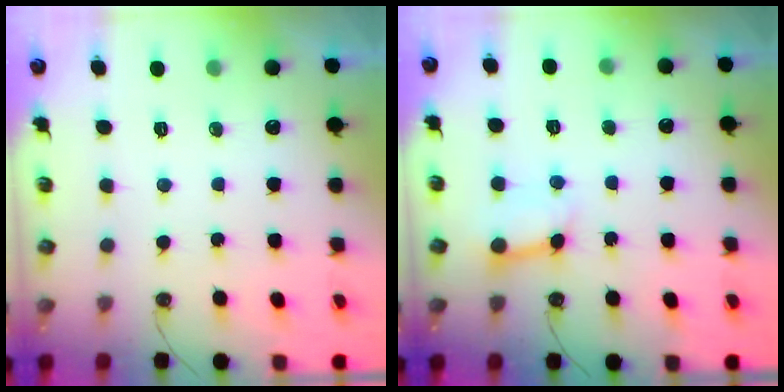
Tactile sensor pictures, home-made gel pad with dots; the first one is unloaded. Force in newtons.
{"total": 6.6, "press": 6.6, "slide": 0.2}